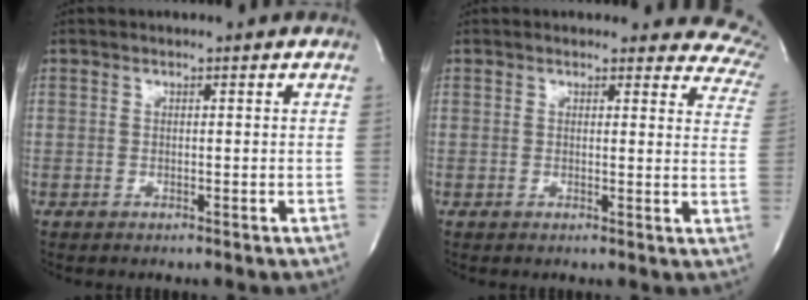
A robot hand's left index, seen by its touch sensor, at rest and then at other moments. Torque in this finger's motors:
{"motor_torque": [0.32, -0.33, -0.02, -0.02]}